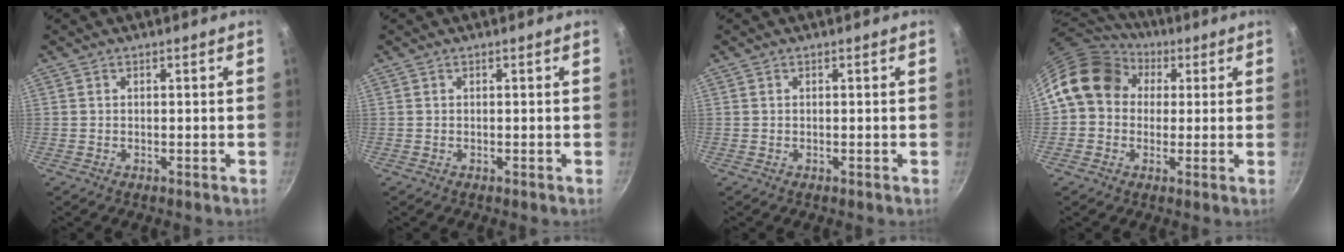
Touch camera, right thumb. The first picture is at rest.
{"total": 0.0}
{"total": 0.0}
{"total": 14.0, "force": [2.9, 11.7, 7.1], "torque": [-0.093, 0.029, 0.033]}